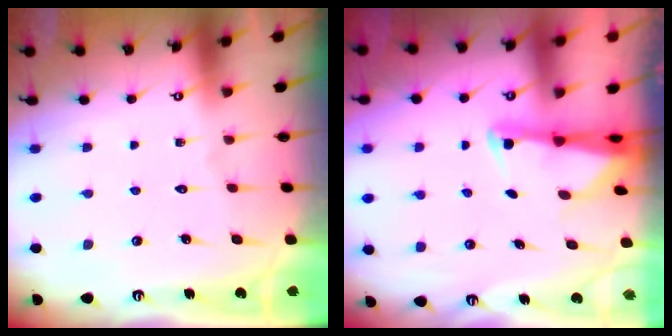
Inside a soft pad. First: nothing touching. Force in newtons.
{"total": 2.3, "press": 2.3, "slide": 0.5}